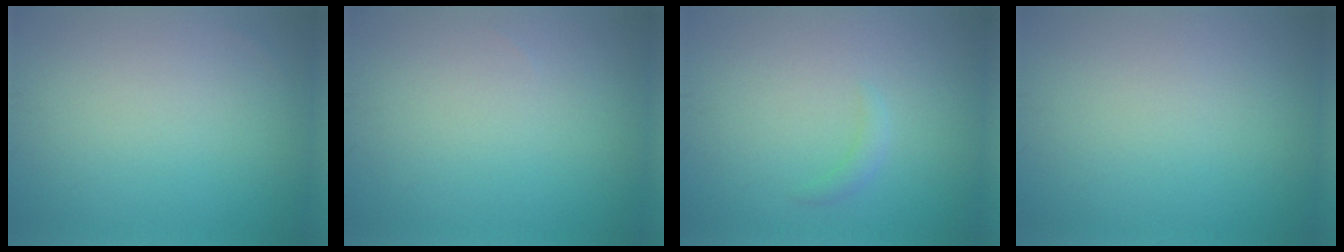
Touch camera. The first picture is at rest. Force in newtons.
{"total": 0.0}
{"total": 0.9, "press": 0.9, "slide": 0.1}
{"total": 0.0}